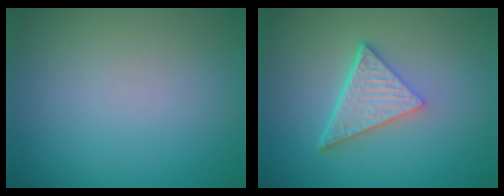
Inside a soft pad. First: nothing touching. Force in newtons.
{"total": 4.9, "press": 3.4, "slide": 3.5}